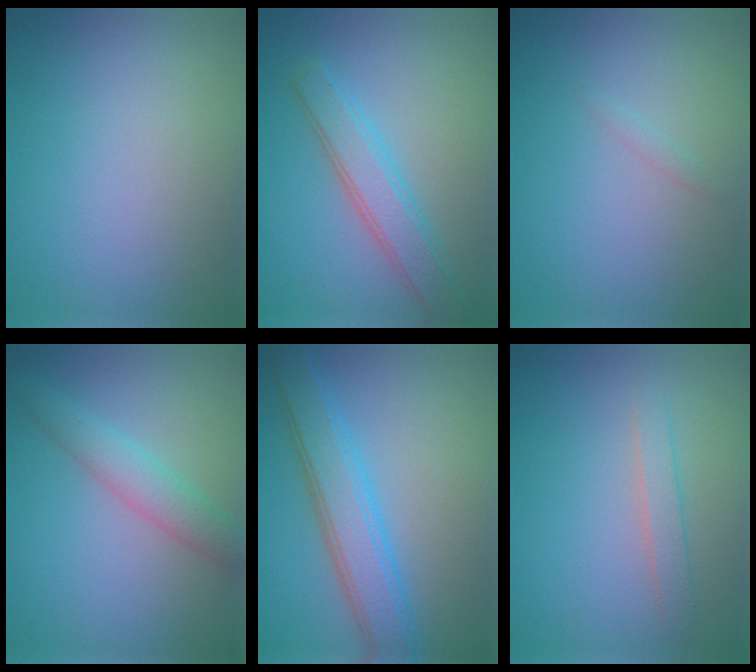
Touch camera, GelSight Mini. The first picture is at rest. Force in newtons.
{"total": 3.7, "press": 3.7, "slide": 0.1}
{"total": 0.5, "press": 0.5, "slide": 0.0}
{"total": 2.9, "press": 2.9, "slide": 0.1}
{"total": 5.2, "press": 5.2, "slide": 0.3}
{"total": 1.5, "press": 1.5, "slide": 0.0}